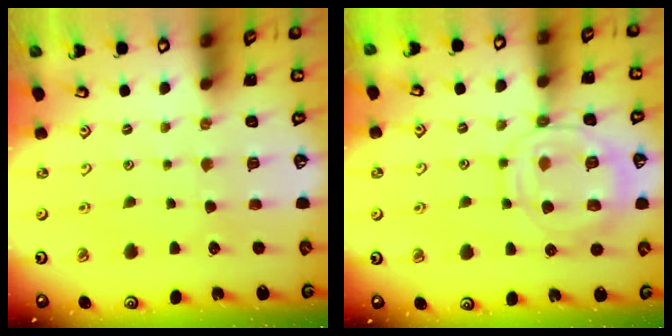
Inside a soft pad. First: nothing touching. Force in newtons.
{"total": 11.8, "press": 11.7, "slide": 1.2}